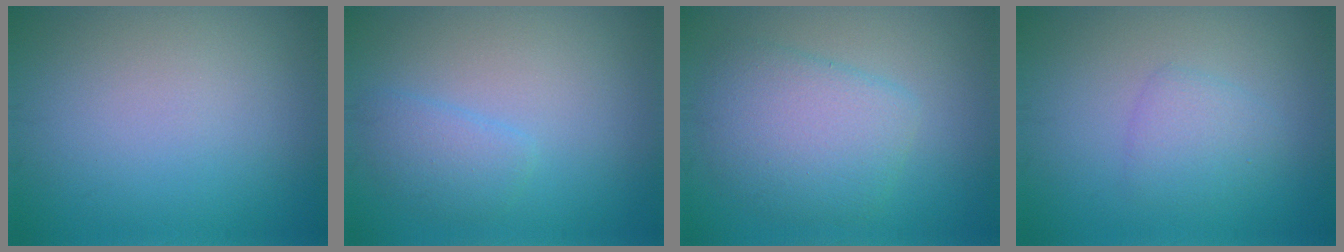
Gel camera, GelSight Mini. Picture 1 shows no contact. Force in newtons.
{"total": 2.2, "press": 2.1, "slide": 0.2}
{"total": 5.0, "press": 5.0, "slide": 0.2}
{"total": 2.0, "press": 2.0, "slide": 0.2}